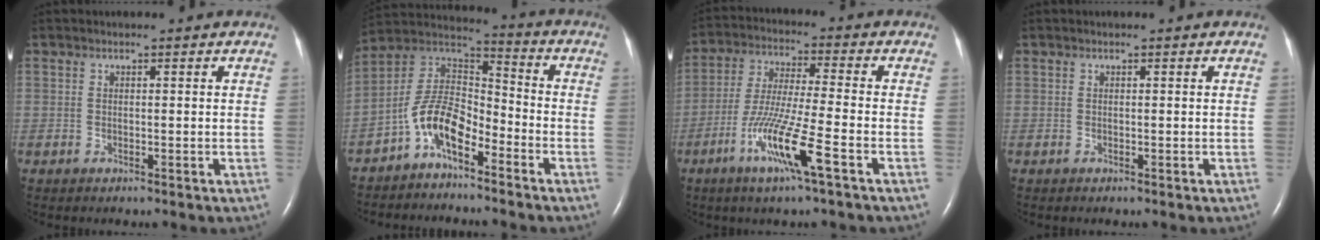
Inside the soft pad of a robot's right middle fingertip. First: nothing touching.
{"total": 9.4, "force": [-5.6, 4.1, 6.4], "torque": [-0.138, 0.030, -0.110]}
{"total": 10.9, "force": [-5.1, -0.3, 9.6], "torque": [-0.195, -0.018, -0.100]}
{"total": 0.0}